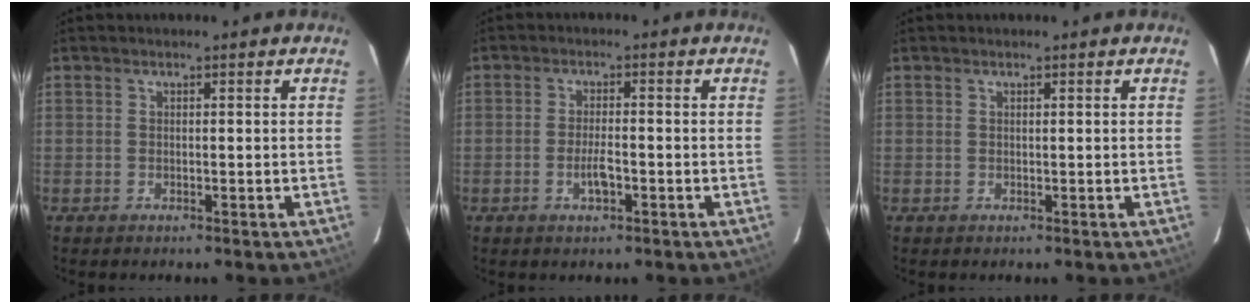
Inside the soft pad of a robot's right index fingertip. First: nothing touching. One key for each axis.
{"total": 2.9, "fx": -1.1, "fy": 0.8, "fz": 2.6, "tx": -0.053, "ty": 0.001, "tz": -0.018}
{"total": 0.0}